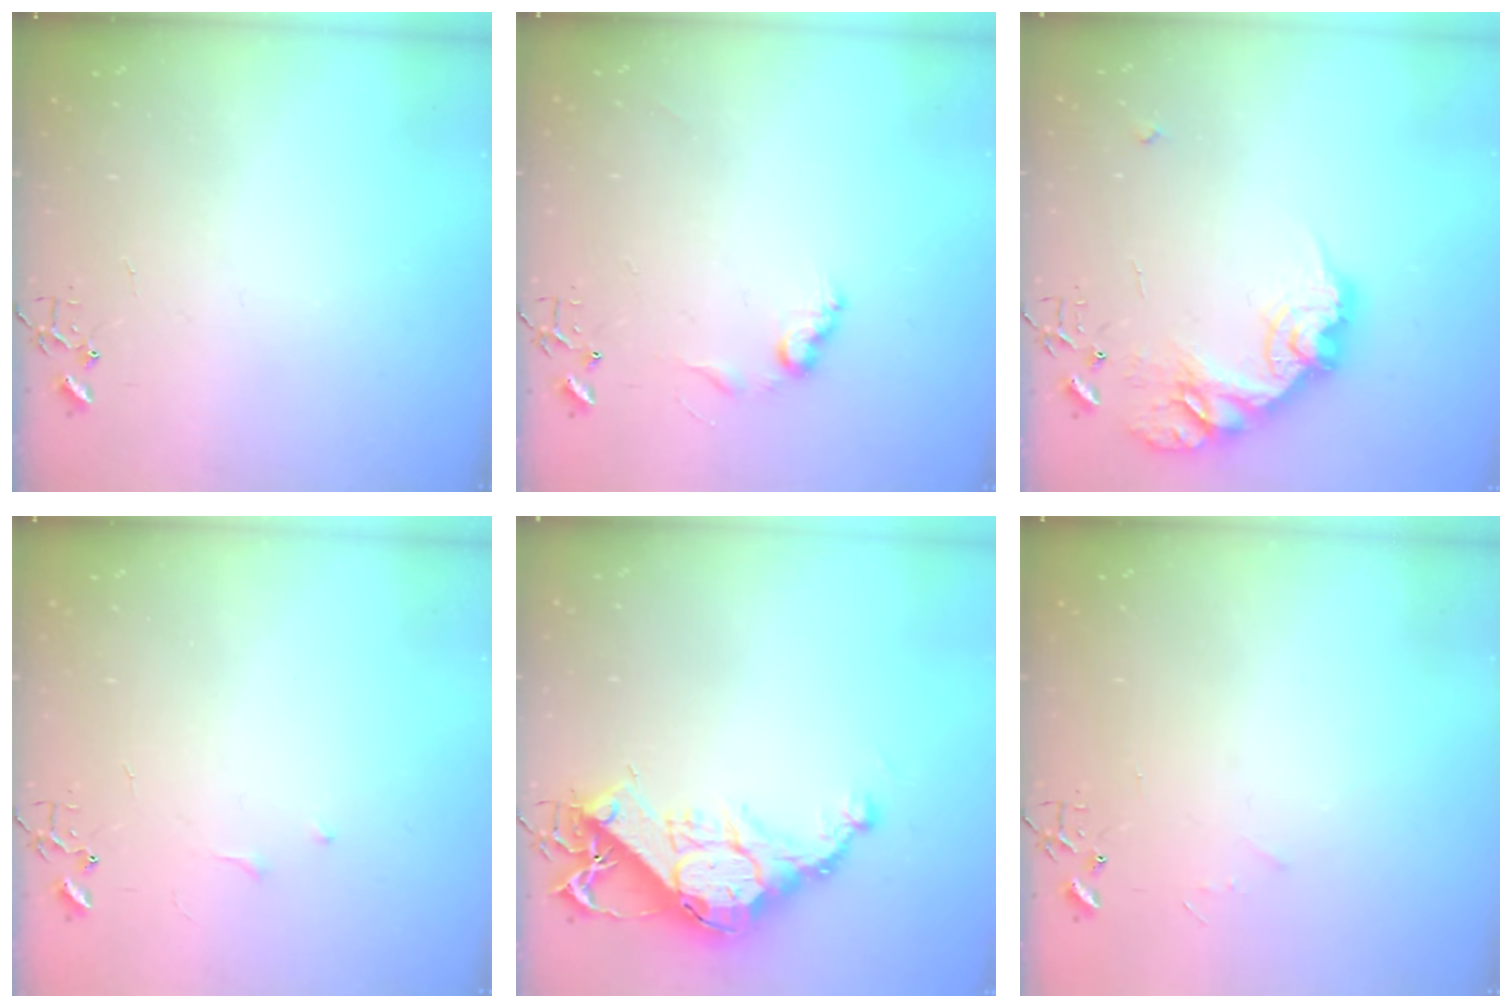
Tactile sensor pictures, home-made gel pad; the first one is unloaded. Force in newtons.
{"total": 7.9, "press": 7.9, "slide": 0.5}
{"total": 18.3, "press": 18.3, "slide": 1.0}
{"total": 4.7, "press": 4.7, "slide": 0.7}
{"total": 15.7, "press": 15.7, "slide": 1.1}
{"total": 3.5, "press": 3.5, "slide": 0.4}